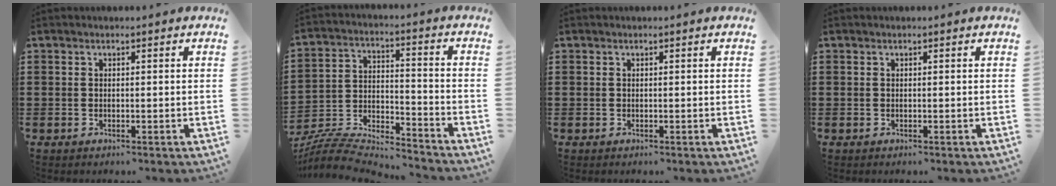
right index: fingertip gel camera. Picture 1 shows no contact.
{"total": 7.0, "force": [-6.8, 1.2, 1.6], "torque": [-0.045, -0.006, -0.139]}
{"total": 0.0}
{"total": 0.0}